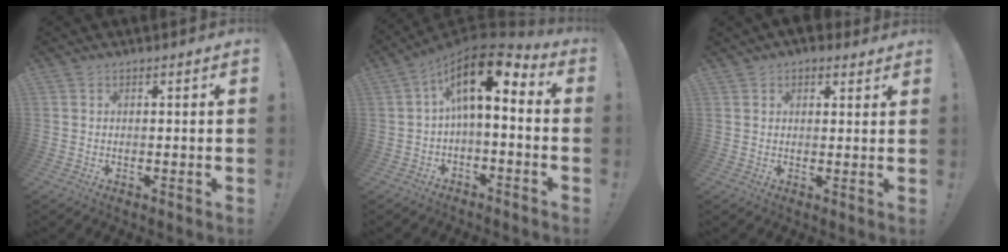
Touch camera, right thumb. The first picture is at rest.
{"total": 12.4, "force": [3.6, 4.6, 10.9], "torque": [-0.188, -0.021, 0.058]}
{"total": 2.8, "force": [1.9, 2.0, 0.5], "torque": [0.001, -0.004, 0.034]}